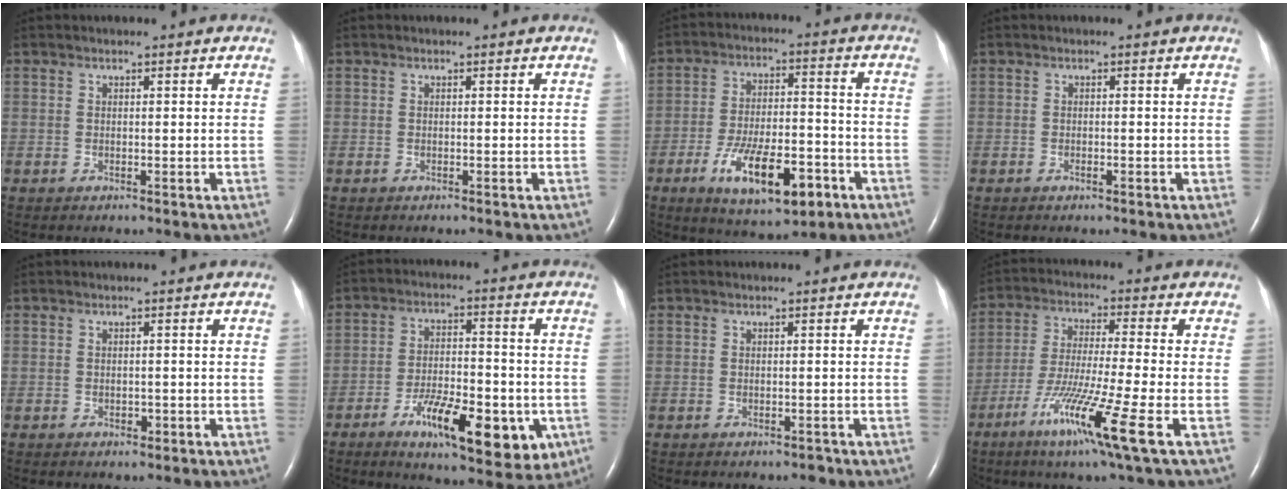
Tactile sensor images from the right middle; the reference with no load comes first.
{"total": 0.0}
{"total": 13.3, "force": [-6.4, 4.4, 10.8], "torque": [-0.191, -0.004, -0.096]}
{"total": 0.6, "force": [-0.4, 0.1, 0.5], "torque": [-0.011, -0.001, -0.004]}
{"total": 0.9, "force": [-0.4, 0.6, 0.5], "torque": [-0.009, 0.000, -0.003]}
{"total": 14.7, "force": [-6.2, 4.9, 12.4], "torque": [-0.182, -0.003, -0.086]}
{"total": 0.6, "force": [-0.5, 0.3, 0.3], "torque": [-0.007, -0.001, -0.005]}
{"total": 12.7, "force": [-6.0, -1.2, 11.1], "torque": [-0.219, -0.038, -0.110]}